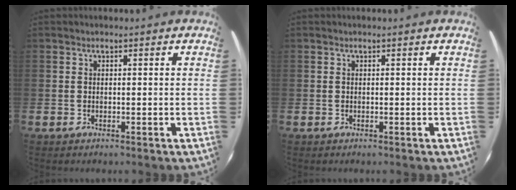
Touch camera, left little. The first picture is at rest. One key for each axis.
{"total": 0.0}